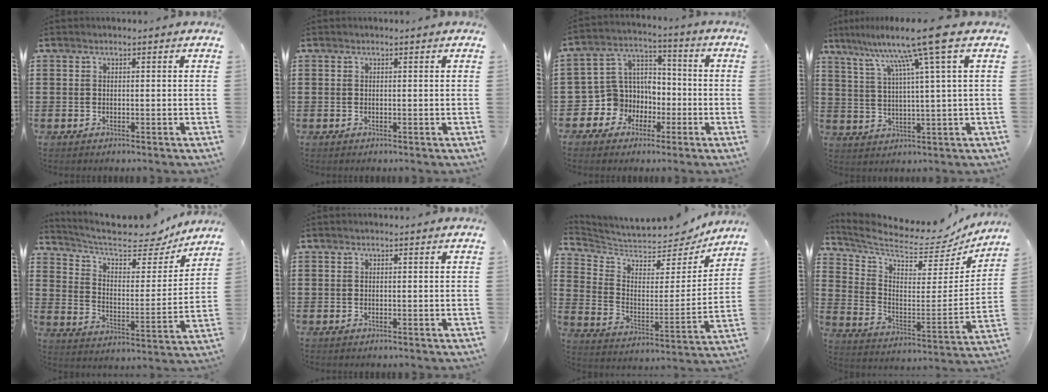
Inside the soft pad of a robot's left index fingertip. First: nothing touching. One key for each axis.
{"total": 0.0}
{"total": 7.5, "fx": -1.9, "fy": 7.2, "fz": 1.0, "tx": -0.076, "ty": -0.008, "tz": -0.040}
{"total": 10.7, "fx": 6.2, "fy": -1.8, "fz": 8.5, "tx": -0.173, "ty": -0.023, "tz": 0.093}
{"total": 8.8, "fx": 7.9, "fy": 1.7, "fz": 3.7, "tx": -0.092, "ty": -0.056, "tz": 0.130}
{"total": 0.0}
{"total": 5.6, "fx": 5.3, "fy": 1.5, "fz": 1.1, "tx": -0.055, "ty": -0.047, "tz": 0.088}
{"total": 6.1, "fx": 5.5, "fy": 1.1, "fz": 2.5, "tx": -0.078, "ty": -0.054, "tz": 0.090}